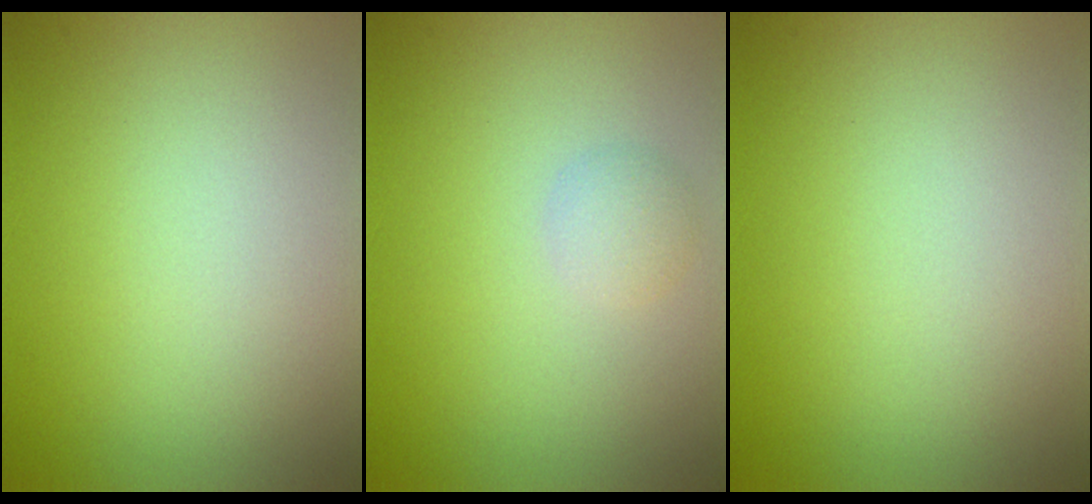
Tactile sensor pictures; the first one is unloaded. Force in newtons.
{"total": 1.3, "press": 1.3, "slide": 0.1}
{"total": 0.0}